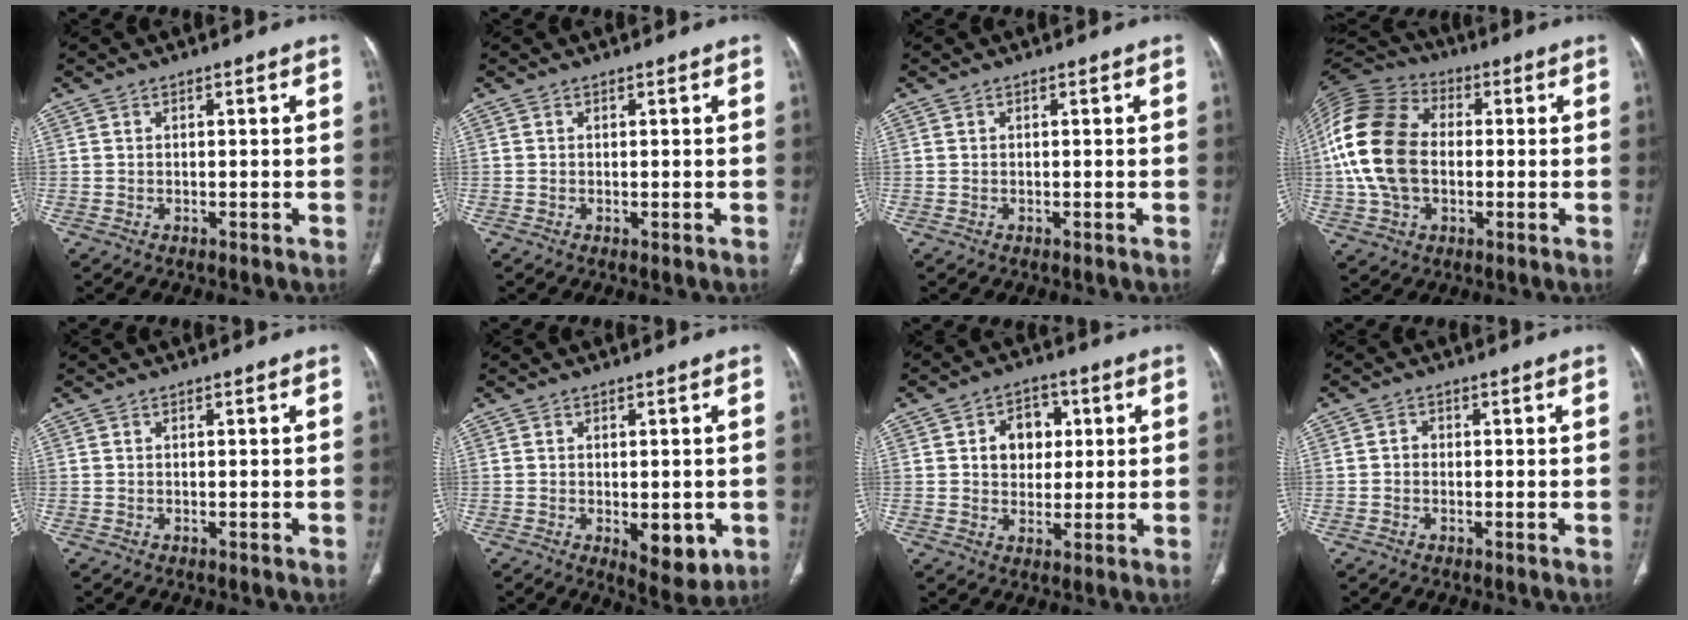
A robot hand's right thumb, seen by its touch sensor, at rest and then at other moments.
{"total": 0.0}
{"total": 0.0}
{"total": 18.3, "force": [0.0, 12.6, 13.3], "torque": [-0.265, 0.024, -0.005]}
{"total": 0.0}
{"total": 7.2, "force": [-1.8, 3.5, 6.0], "torque": [-0.060, -0.011, -0.013]}
{"total": 7.8, "force": [1.7, 6.1, 4.6], "torque": [-0.029, 0.001, 0.025]}
{"total": 1.3, "force": [-0.3, 1.1, 0.6], "torque": [-0.002, 0.005, -0.009]}